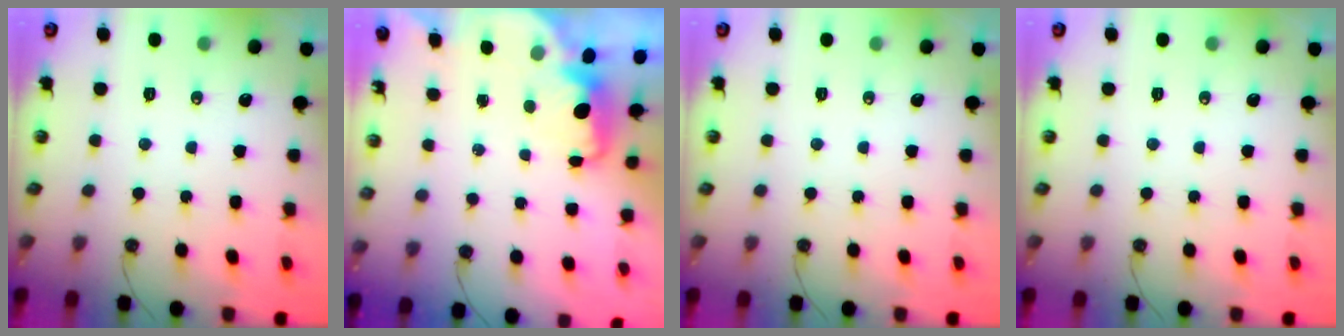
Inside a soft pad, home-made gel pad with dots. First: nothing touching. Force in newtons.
{"total": 2.2, "press": 2.1, "slide": 0.6}
{"total": 0.0}
{"total": 0.0}